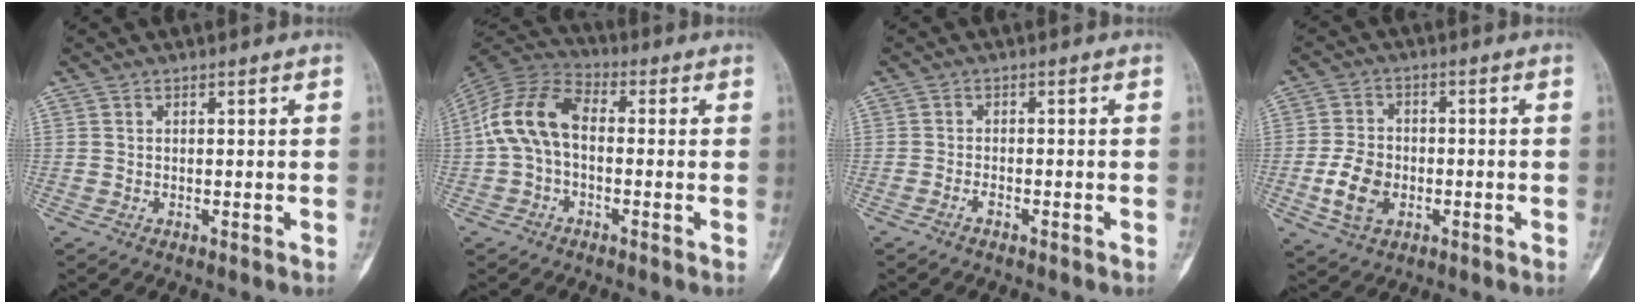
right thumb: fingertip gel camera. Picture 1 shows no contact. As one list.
[{"total": 11.4, "force": [-0.3, 7.0, 9.0], "torque": [-0.178, 0.033, -0.018]}, {"total": 1.3, "force": [-1.0, 0.5, 0.7], "torque": [-0.020, 0.006, -0.020]}, {"total": 8.0, "force": [-2.2, 5.6, 5.3], "torque": [-0.093, 0.008, -0.039]}]